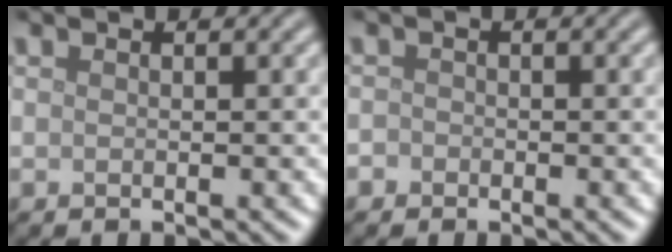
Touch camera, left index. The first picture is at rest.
{"total": 0.8, "force": [-0.4, 0.7, 0.1], "torque": [0.004, -0.004, -0.011]}